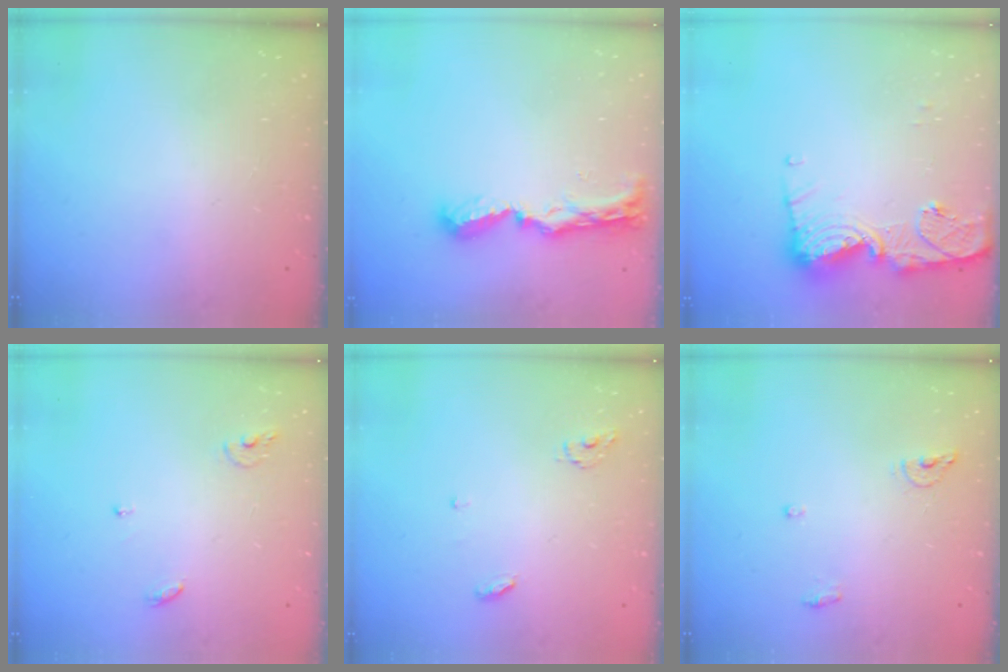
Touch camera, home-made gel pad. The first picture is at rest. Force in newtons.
{"total": 8.7, "press": 8.7, "slide": 0.3}
{"total": 13.5, "press": 13.4, "slide": 1.3}
{"total": 5.4, "press": 5.4, "slide": 0.2}
{"total": 3.5, "press": 3.5, "slide": 0.3}
{"total": 6.1, "press": 5.9, "slide": 1.4}